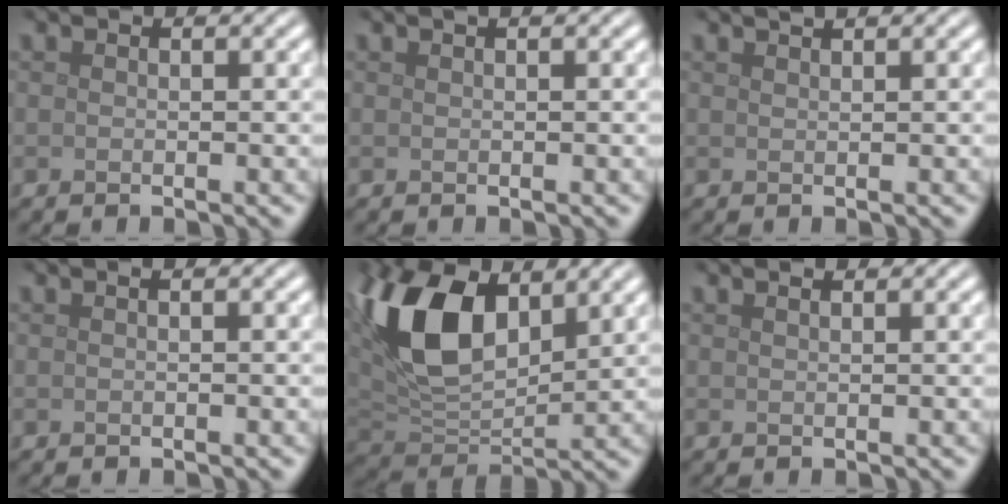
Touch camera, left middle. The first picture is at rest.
{"total": 0.8, "force": [0.5, 0.2, 0.6], "torque": [-0.010, 0.006, 0.007]}
{"total": 1.0, "force": [0.8, 0.2, 0.6], "torque": [-0.005, 0.000, 0.008]}
{"total": 0.8, "force": [0.2, 0.3, 0.8], "torque": [-0.012, 0.003, -0.002]}
{"total": 10.7, "force": [3.6, 5.9, 8.1], "torque": [-0.180, 0.011, 0.063]}
{"total": 0.9, "force": [0.7, 0.2, 0.5], "torque": [-0.006, 0.000, 0.005]}